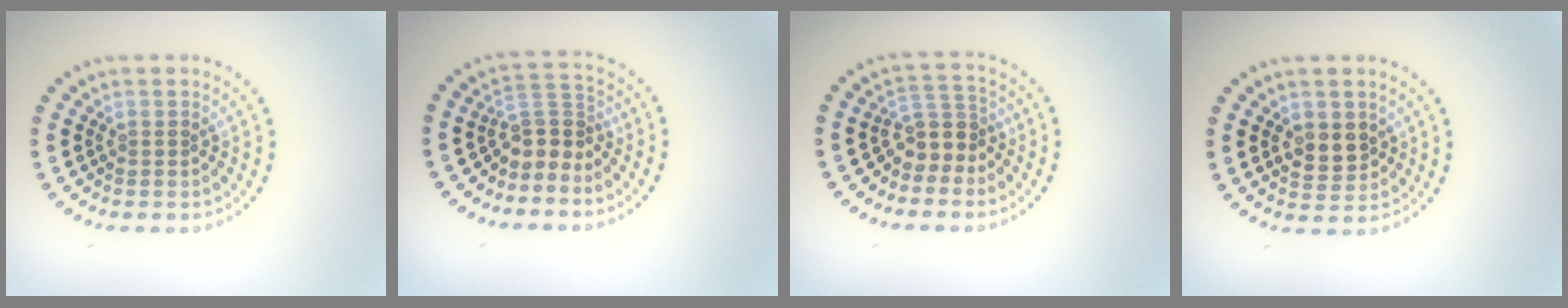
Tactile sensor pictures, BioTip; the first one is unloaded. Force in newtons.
{"total": 2.9, "press": 1.9, "slide": 2.2}
{"total": 2.8, "press": 2.2, "slide": 1.7}
{"total": 2.6, "press": 2.5, "slide": 0.6}